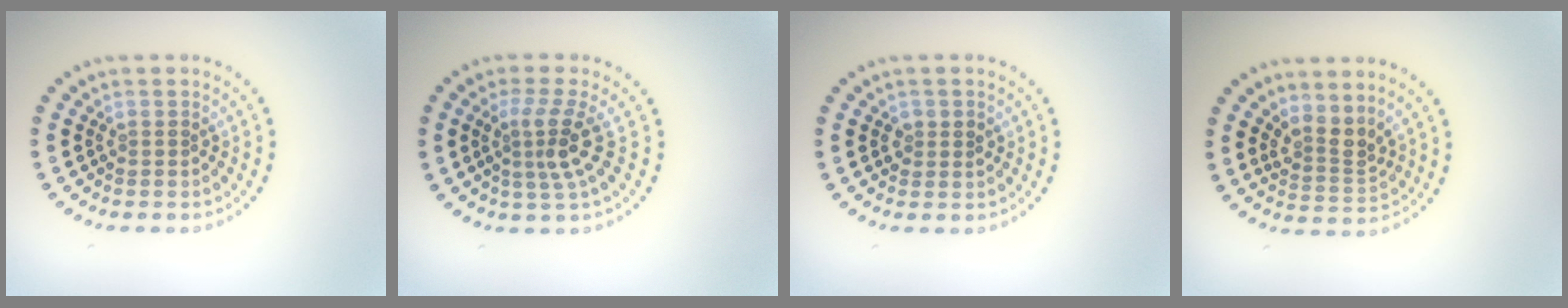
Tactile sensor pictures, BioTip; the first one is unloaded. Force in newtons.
{"total": 3.2, "press": 2.2, "slide": 2.3}
{"total": 1.5, "press": 1.4, "slide": 0.3}
{"total": 2.8, "press": 2.0, "slide": 2.0}